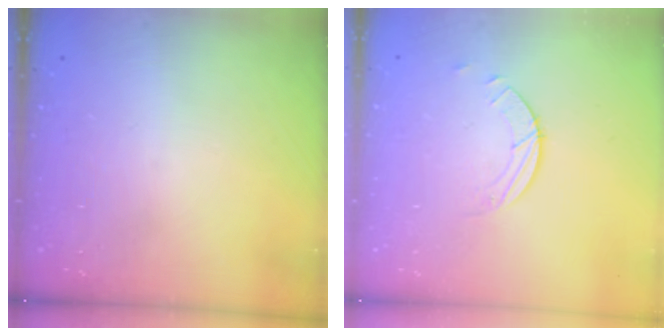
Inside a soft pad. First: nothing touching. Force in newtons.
{"total": 1.7, "press": 1.7, "slide": 0.2}